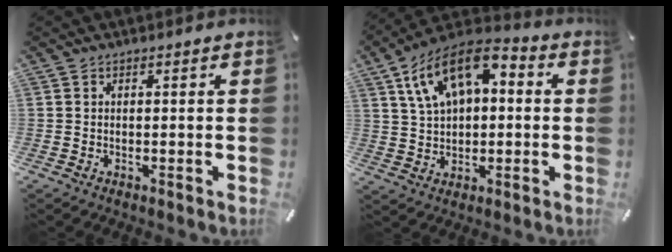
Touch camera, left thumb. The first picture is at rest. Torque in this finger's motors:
{"motor_torque": [1.43, 1.46, 1.47, -1.30, 0.20]}